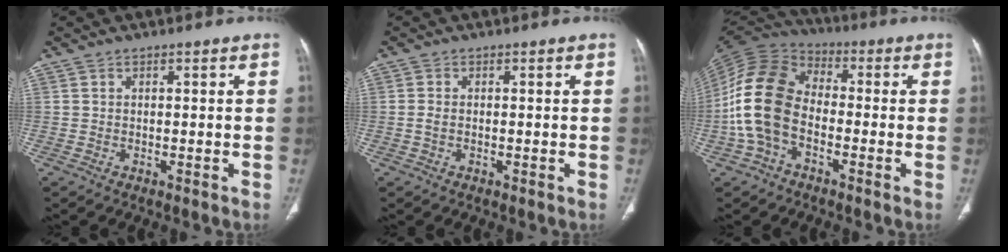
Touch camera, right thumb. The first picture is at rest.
{"total": 1.4, "force": [-0.2, 0.9, 1.1], "torque": [-0.021, 0.004, -0.004]}
{"total": 14.7, "force": [-3.2, 9.8, 10.6], "torque": [-0.210, 0.038, -0.071]}